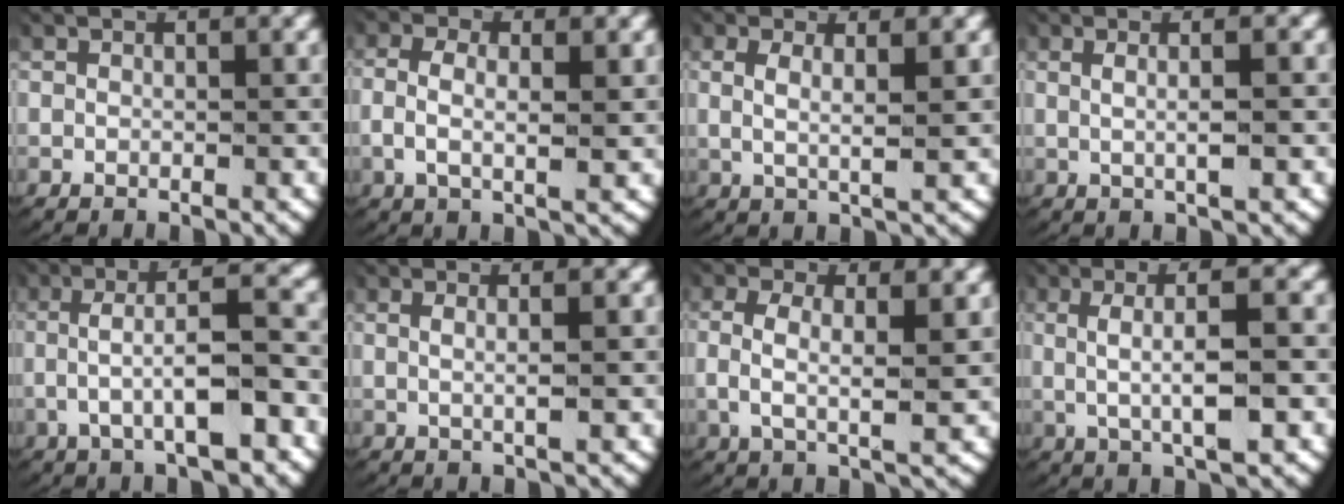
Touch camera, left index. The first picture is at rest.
{"total": 3.5, "force": [0.0, 1.7, 3.0], "torque": [-0.072, -0.013, 0.006]}
{"total": 2.7, "force": [1.0, 0.9, 2.4], "torque": [-0.052, -0.012, 0.024]}
{"total": 2.7, "force": [0.4, 0.4, 2.6], "torque": [-0.044, 0.001, 0.011]}
{"total": 5.7, "force": [-0.3, 2.0, 5.3], "torque": [-0.099, 0.008, -0.005]}
{"total": 1.9, "force": [0.4, 0.1, 1.8], "torque": [-0.038, -0.006, 0.012]}
{"total": 4.2, "force": [0.8, 1.8, 3.8], "torque": [-0.080, -0.008, 0.017]}
{"total": 5.9, "force": [1.4, 1.4, 5.6], "torque": [-0.090, 0.014, 0.023]}